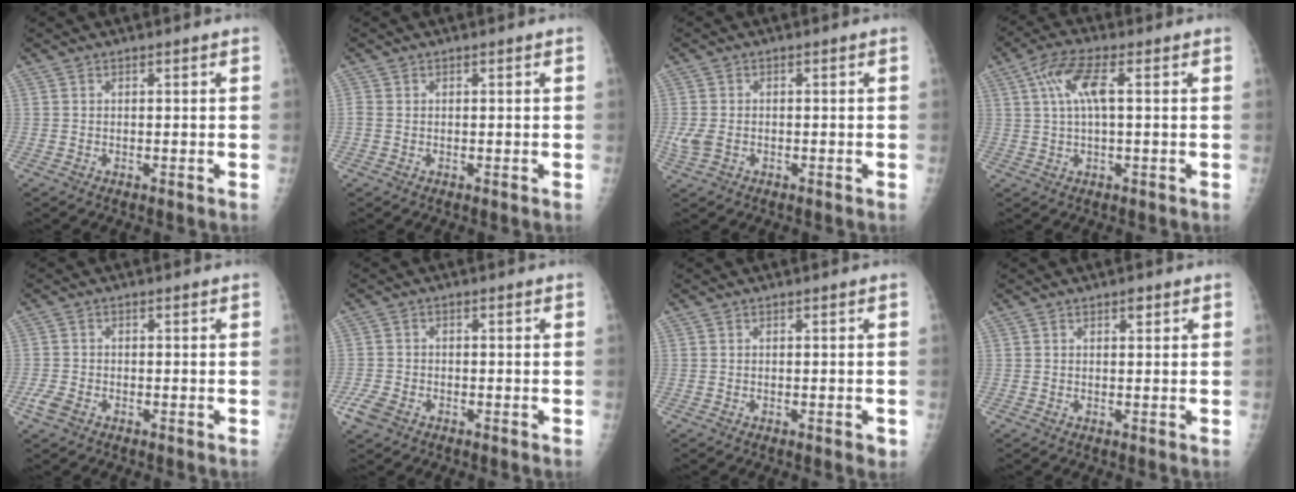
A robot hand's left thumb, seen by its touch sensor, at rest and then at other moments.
{"total": 0.9, "force": [0.0, 0.7, 0.6], "torque": [-0.014, -0.001, -0.001]}
{"total": 3.1, "force": [-0.8, 2.2, 1.9], "torque": [-0.050, 0.003, -0.014]}
{"total": 7.1, "force": [1.8, 2.0, 6.5], "torque": [-0.148, 0.019, 0.034]}
{"total": 2.8, "force": [-1.5, 1.8, 1.6], "torque": [-0.038, 0.002, -0.028]}
{"total": 3.9, "force": [-2.2, 2.5, 2.1], "torque": [-0.050, 0.005, -0.039]}
{"total": 1.1, "force": [-0.4, 0.5, 0.9], "torque": [-0.009, -0.002, -0.004]}
{"total": 1.1, "force": [0.6, 0.5, 0.7], "torque": [-0.006, -0.001, 0.008]}